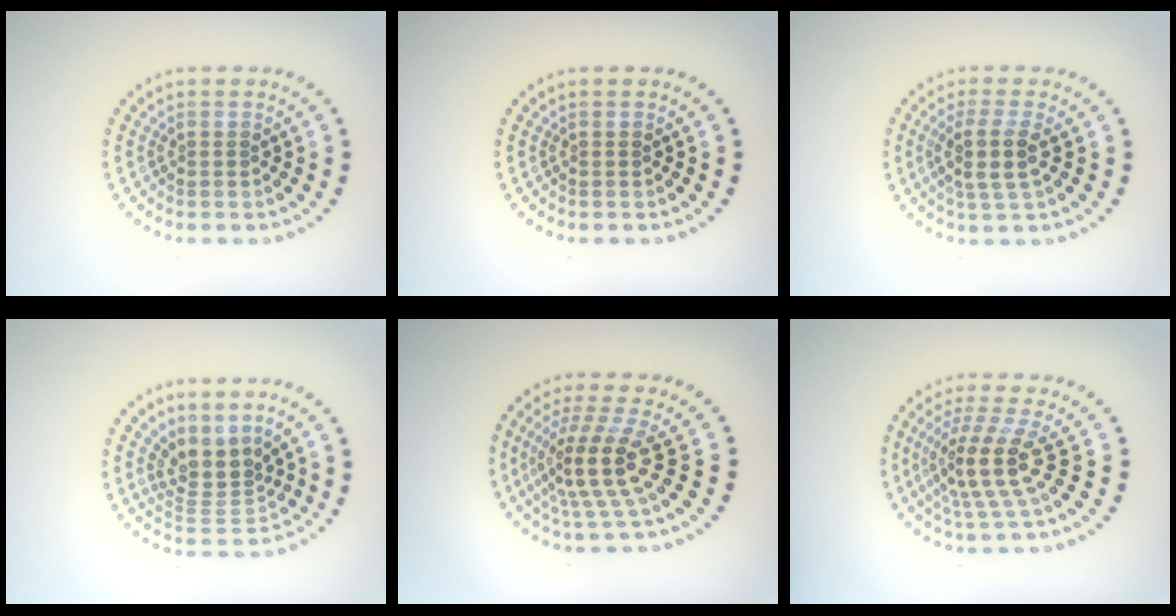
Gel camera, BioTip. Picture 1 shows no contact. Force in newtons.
{"total": 0.0}
{"total": 3.0, "press": 2.5, "slide": 1.6}
{"total": 3.4, "press": 2.4, "slide": 2.3}
{"total": 4.8, "press": 3.6, "slide": 3.2}
{"total": 4.4, "press": 3.4, "slide": 2.8}